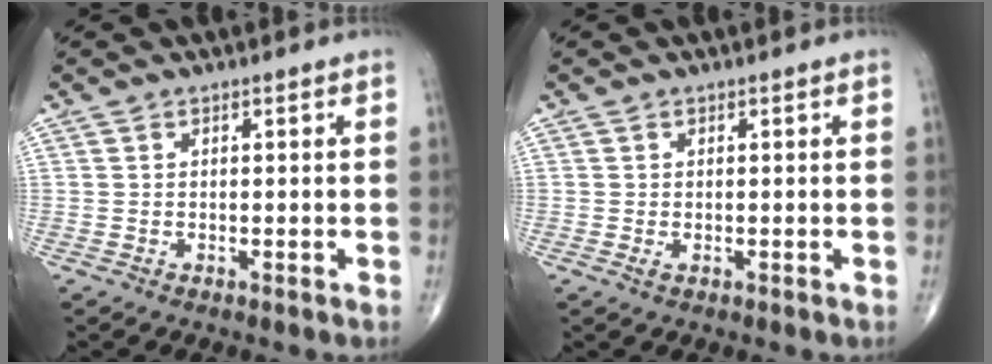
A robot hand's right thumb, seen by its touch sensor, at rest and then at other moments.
{"total": 0.7, "force": [-0.1, 0.4, 0.6], "torque": [-0.012, 0.004, -0.001]}